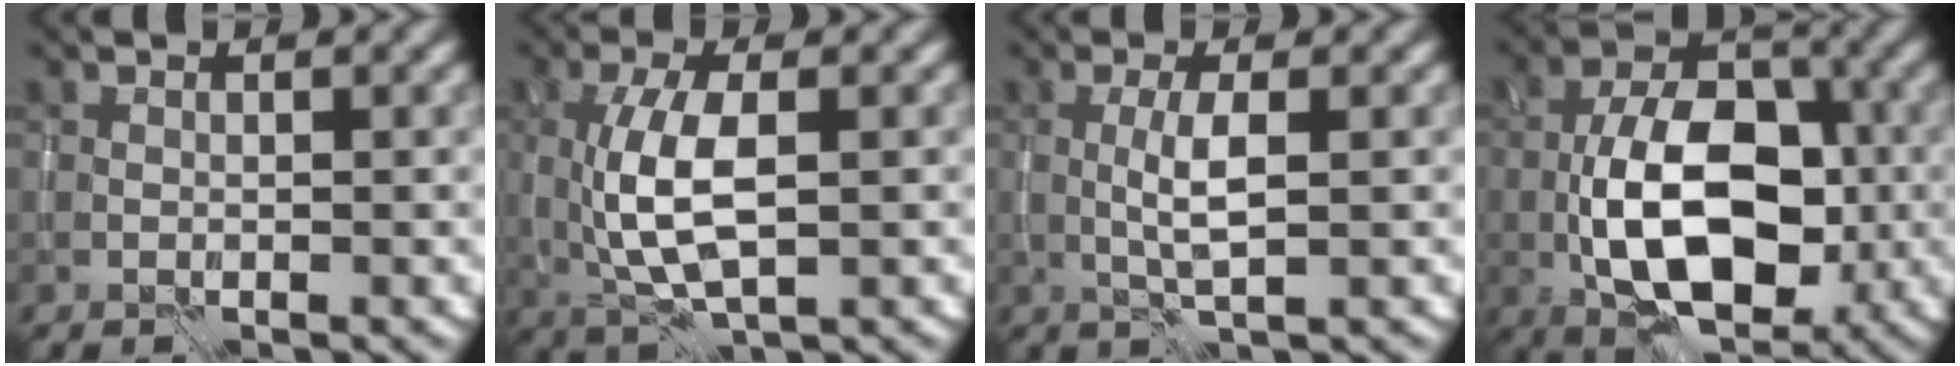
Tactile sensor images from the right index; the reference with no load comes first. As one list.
[{"total": 6.4, "force": [0.0, 2.5, 5.9], "torque": [-0.129, -0.002, 0.002]}, {"total": 2.6, "force": [0.0, 0.3, 2.6], "torque": [-0.055, 0.004, 0.000]}, {"total": 10.7, "force": [-2.5, 5.8, 8.6], "torque": [-0.155, 0.008, -0.049]}]